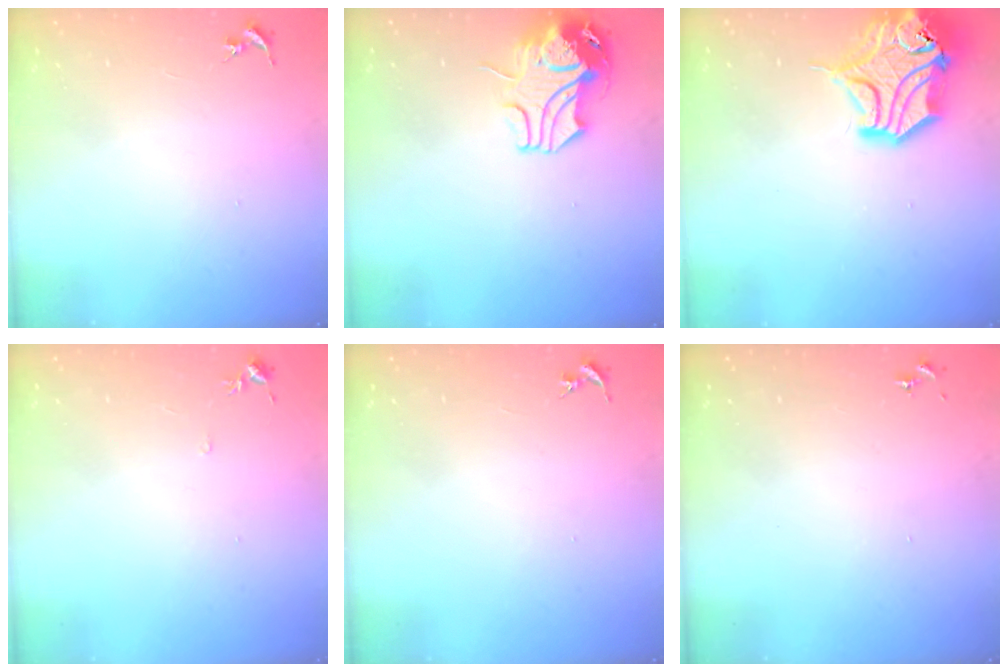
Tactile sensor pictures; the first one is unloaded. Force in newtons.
{"total": 11.7, "press": 11.5, "slide": 1.8}
{"total": 16.7, "press": 16.5, "slide": 2.5}
{"total": 4.3, "press": 4.2, "slide": 0.6}
{"total": 0.0}
{"total": 0.0}